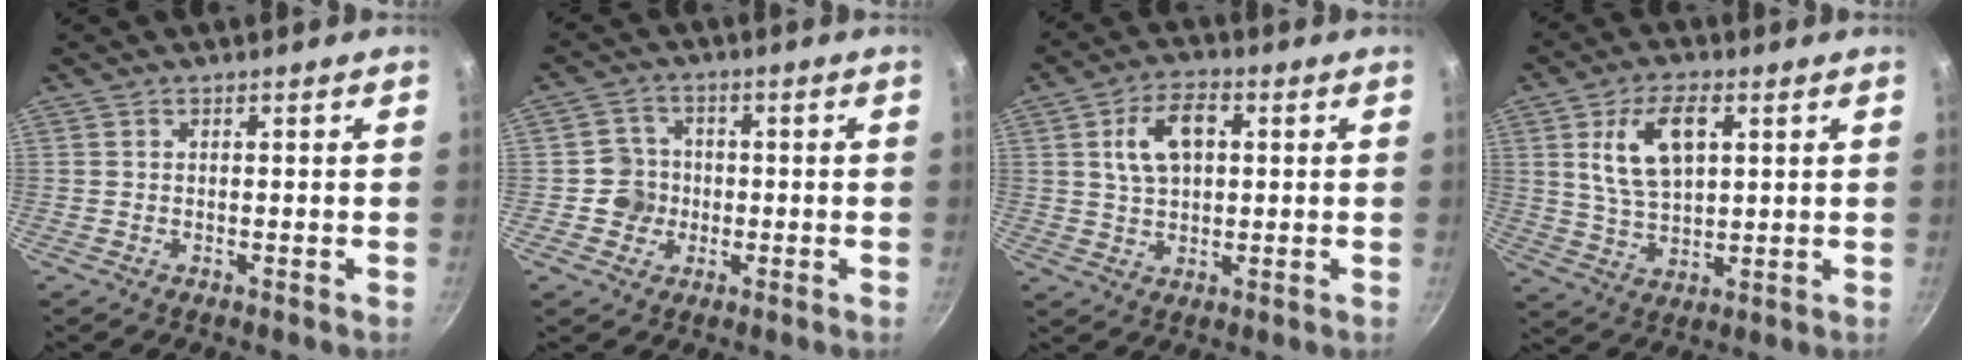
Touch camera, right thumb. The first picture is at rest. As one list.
[{"total": 5.3, "force": [-0.9, 5.1, 1.2], "torque": [0.009, 0.013, -0.020]}, {"total": 8.8, "force": [2.1, 5.4, 6.7], "torque": [-0.107, 0.007, 0.037]}, {"total": 11.1, "force": [3.6, 5.8, 8.8], "torque": [-0.154, -0.006, 0.072]}]